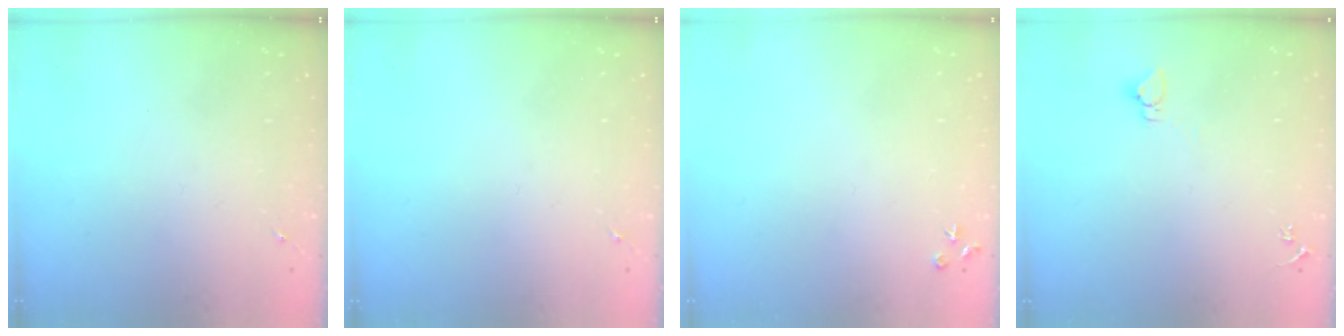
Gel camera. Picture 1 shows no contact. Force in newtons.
{"total": 0.0}
{"total": 3.5, "press": 3.5, "slide": 0.4}
{"total": 2.9, "press": 2.9, "slide": 0.1}